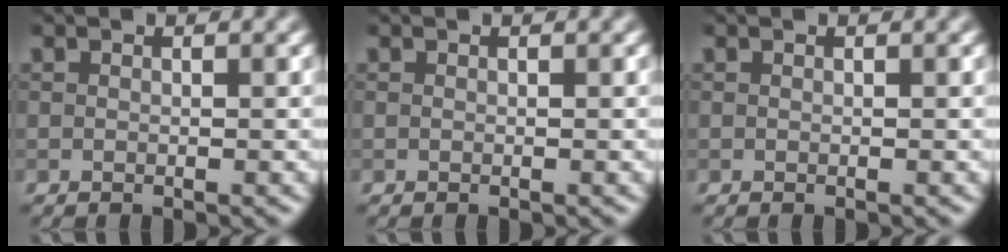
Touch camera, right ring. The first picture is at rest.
{"total": 0.0}
{"total": 0.0}